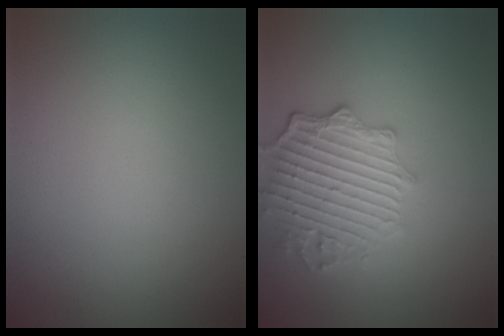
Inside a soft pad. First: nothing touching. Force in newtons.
{"total": 5.3, "press": 4.5, "slide": 2.7}